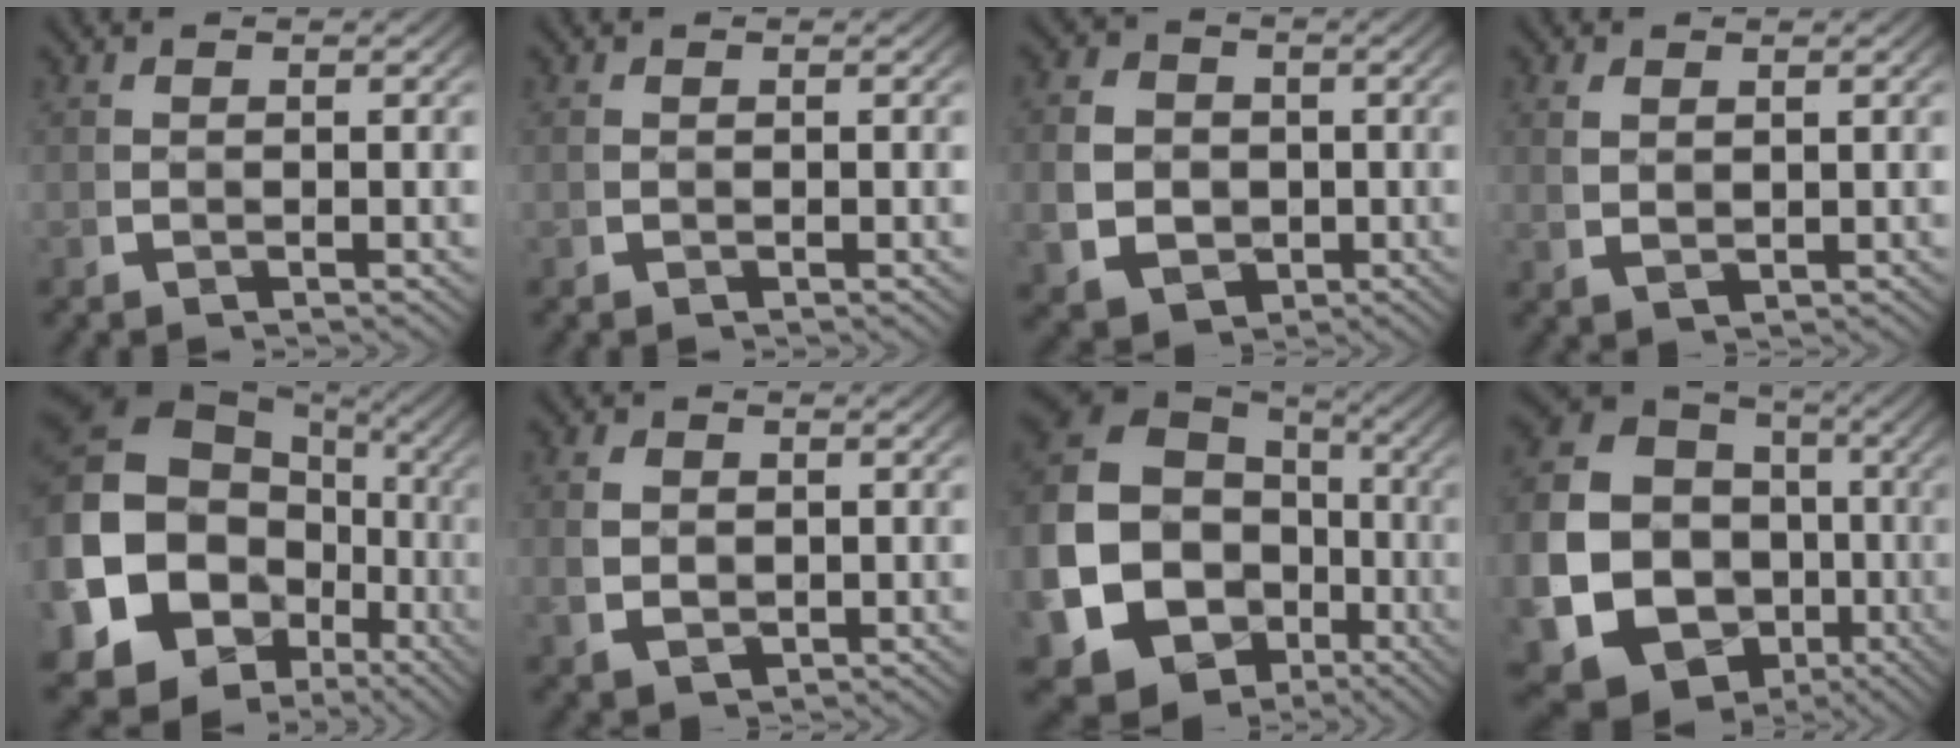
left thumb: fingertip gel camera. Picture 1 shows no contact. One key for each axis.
{"total": 0.0}
{"total": 6.9, "fx": -1.2, "fy": 5.9, "fz": 3.5, "tx": -0.066, "ty": -0.024, "tz": -0.014}
{"total": 1.1, "fx": 0.8, "fy": 0.4, "fz": 0.7, "tx": -0.009, "ty": 0.005, "tz": 0.022}
{"total": 16.4, "fx": -2.2, "fy": 12.5, "fz": 10.4, "tx": -0.212, "ty": -0.069, "tz": -0.013}
{"total": 3.2, "fx": -0.2, "fy": 2.6, "fz": 1.9, "tx": -0.032, "ty": -0.009, "tz": 0.005}
{"total": 16.4, "fx": -4.3, "fy": 13.4, "fz": 8.5, "tx": -0.209, "ty": -0.062, "tz": -0.057}
{"total": 18.4, "fx": -4.4, "fy": 15.3, "fz": 9.1, "tx": -0.251, "ty": -0.085, "tz": -0.057}